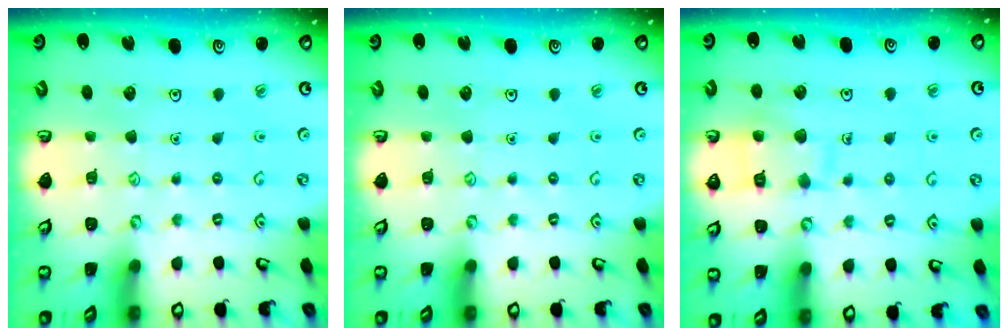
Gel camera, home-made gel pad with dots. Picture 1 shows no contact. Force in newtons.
{"total": 0.0}
{"total": 10.1, "press": 10.0, "slide": 0.9}